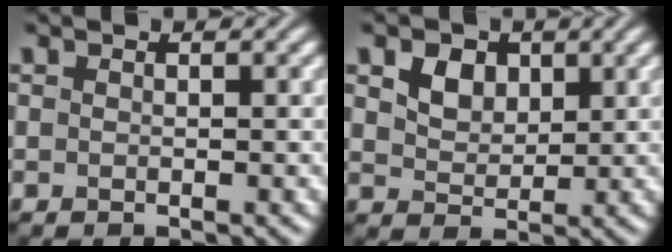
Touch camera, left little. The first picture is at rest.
{"total": 3.2, "force": [1.5, 2.3, 1.7], "torque": [-0.038, -0.002, 0.021]}